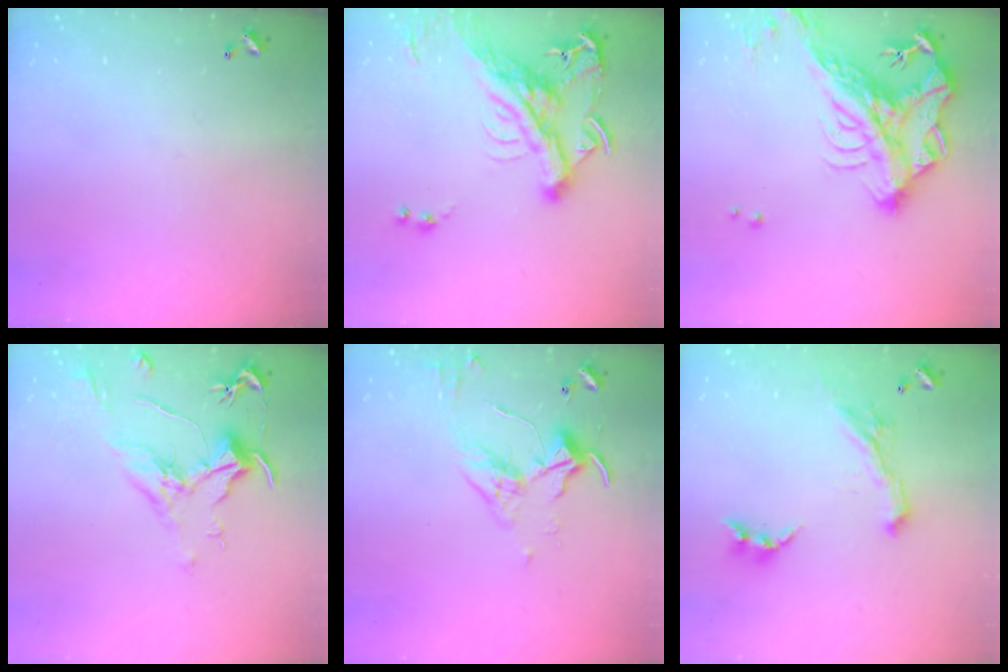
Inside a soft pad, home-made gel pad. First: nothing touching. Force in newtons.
{"total": 8.1, "press": 7.8, "slide": 2.3}
{"total": 11.6, "press": 11.4, "slide": 2.4}
{"total": 2.1, "press": 2.0, "slide": 0.8}
{"total": 3.6, "press": 3.5, "slide": 0.7}
{"total": 1.8, "press": 1.7, "slide": 0.4}